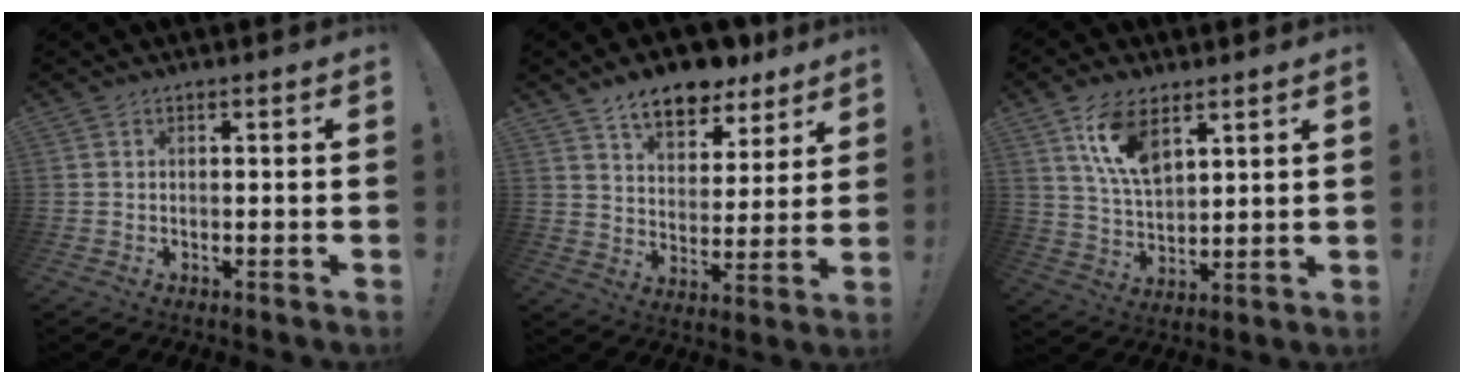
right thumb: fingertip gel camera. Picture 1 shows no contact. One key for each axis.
{"total": 12.2, "fx": 9.4, "fy": 5.8, "fz": 5.2, "tx": -0.083, "ty": -0.063, "tz": 0.168}
{"total": 12.2, "fx": 7.0, "fy": 6.2, "fz": 7.9, "tx": -0.154, "ty": -0.022, "tz": 0.131}